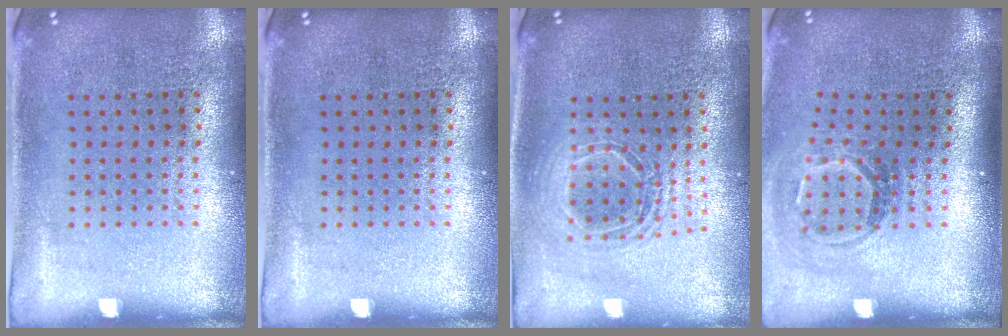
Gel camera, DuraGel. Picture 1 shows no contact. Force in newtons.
{"total": 0.0}
{"total": 1.7, "press": 1.4, "slide": 0.9}
{"total": 1.9, "press": 1.2, "slide": 1.4}